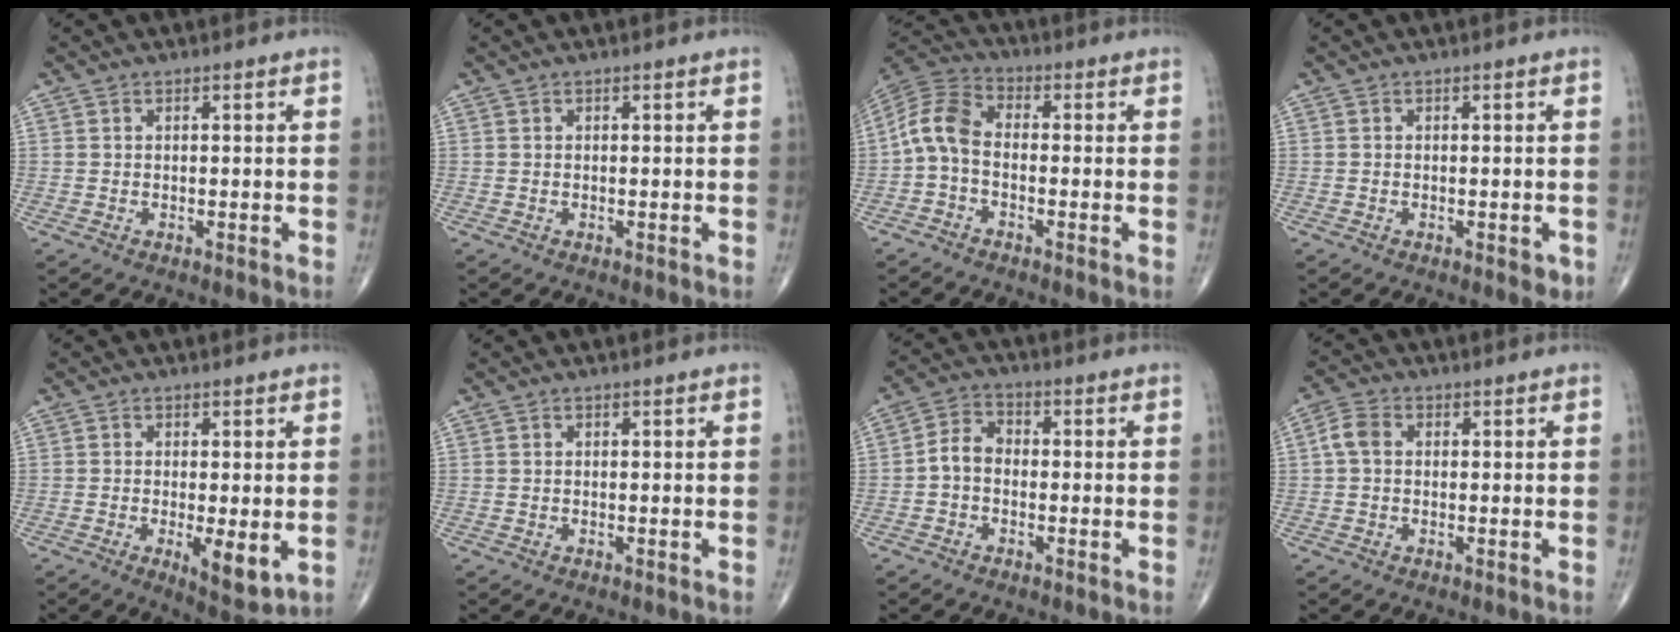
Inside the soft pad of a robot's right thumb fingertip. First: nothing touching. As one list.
[{"total": 0.0}, {"total": 7.6, "force": [-1.4, 4.6, 5.9], "torque": [-0.118, 0.027, -0.044]}, {"total": 1.7, "force": [-0.6, 0.8, 1.4], "torque": [-0.012, -0.001, -0.007]}, {"total": 6.6, "force": [-1.3, 2.1, 6.1], "torque": [-0.096, -0.020, -0.017]}, {"total": 0.0}, {"total": 4.7, "force": [-1.0, 3.4, 3.0], "torque": [-0.046, 0.019, -0.032]}, {"total": 3.7, "force": [0.3, 2.7, 2.5], "torque": [-0.053, 0.012, 0.001]}]